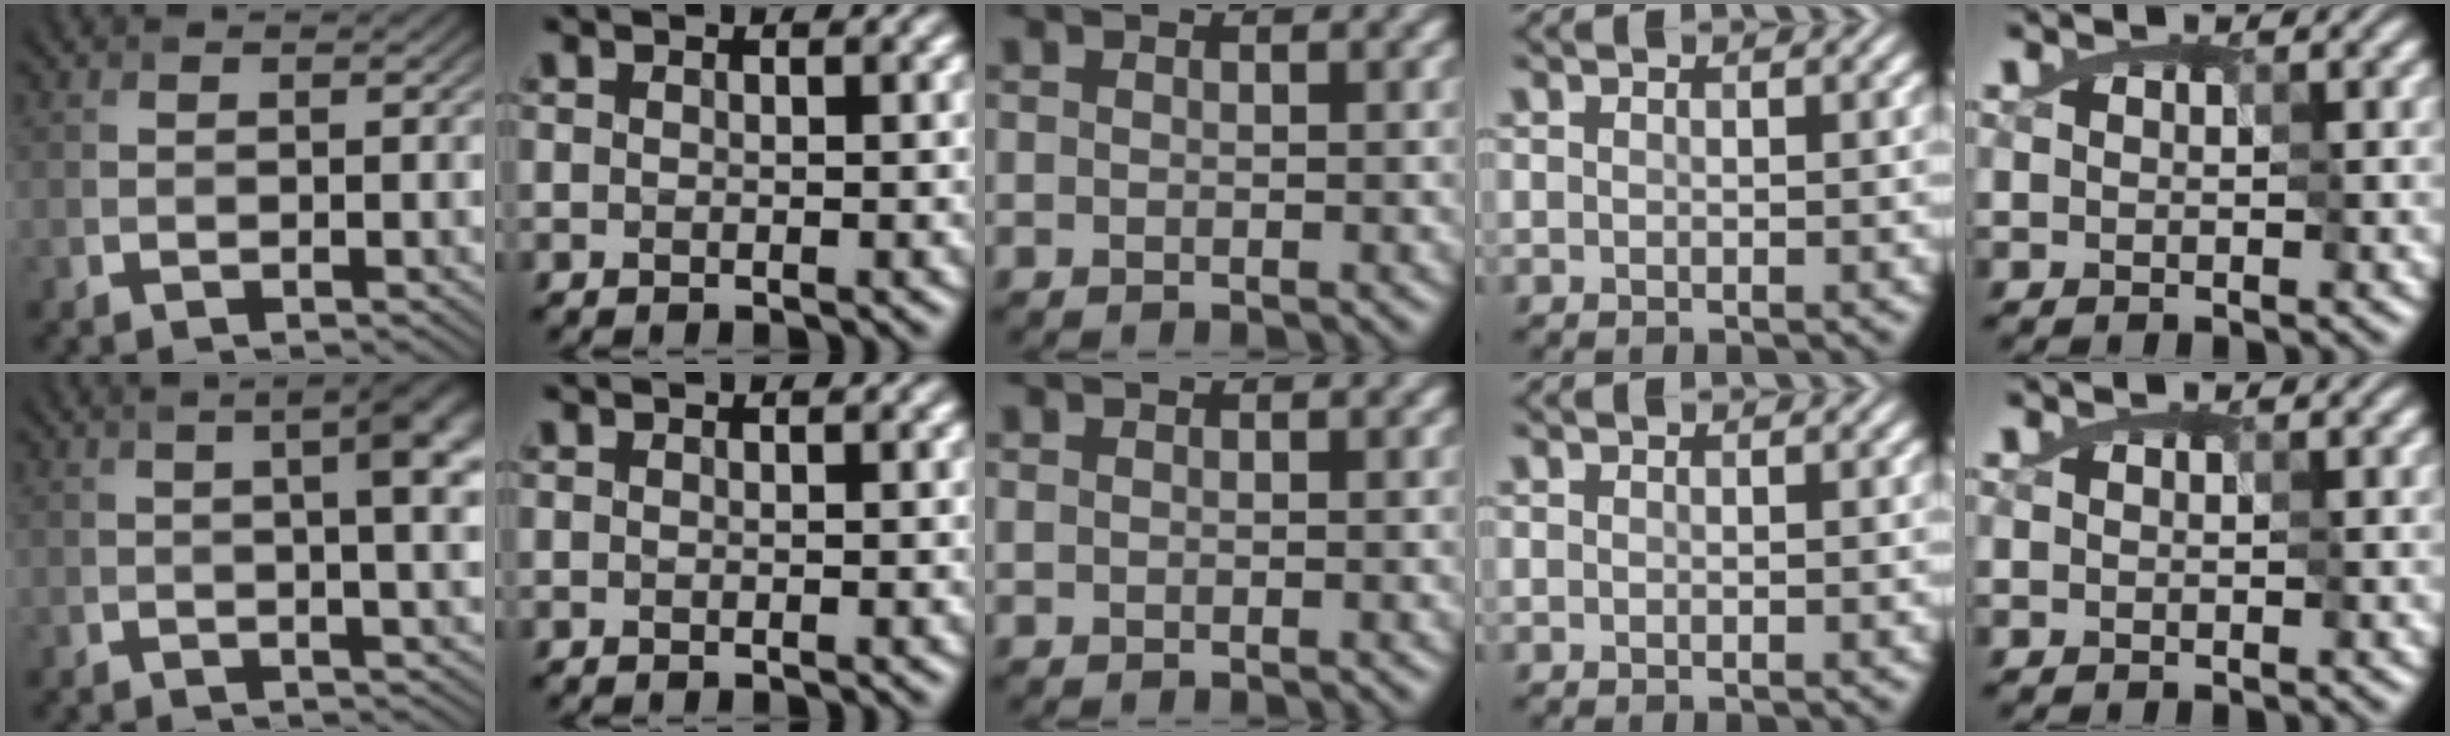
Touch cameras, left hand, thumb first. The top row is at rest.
{"thumb": {"total": 7.1, "force": [1.4, 2.1, 6.6], "torque": [-0.083, 0.016, 0.017]}}